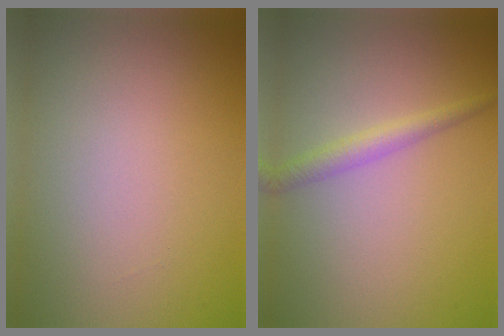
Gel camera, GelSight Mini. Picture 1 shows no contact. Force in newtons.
{"total": 1.9, "press": 1.9, "slide": 0.1}